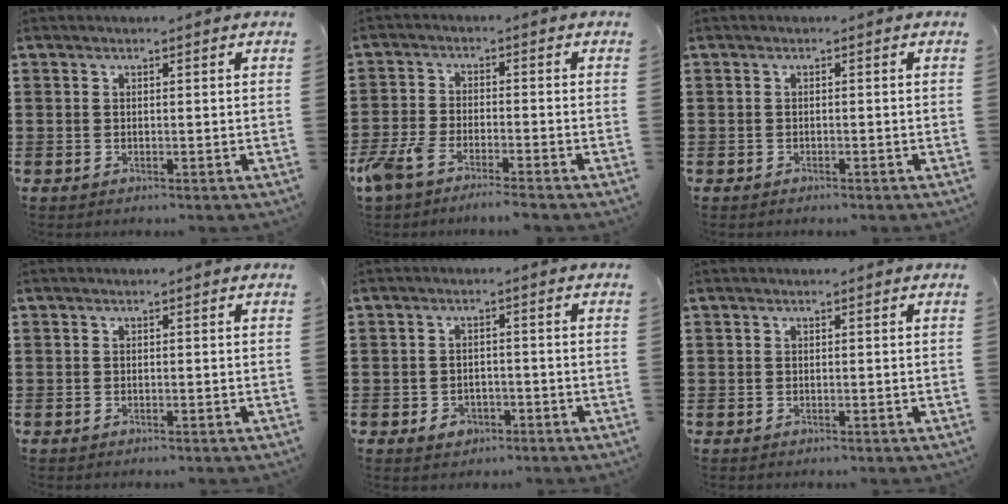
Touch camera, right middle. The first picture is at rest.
{"total": 5.0, "force": [-4.4, 0.8, 2.4], "torque": [-0.073, -0.013, -0.091]}
{"total": 0.6, "force": [-0.5, 0.2, 0.1], "torque": [-0.003, 0.000, -0.011]}
{"total": 0.0}
{"total": 2.3, "force": [-1.5, 1.6, 0.8], "torque": [-0.018, 0.002, -0.031]}
{"total": 0.0}